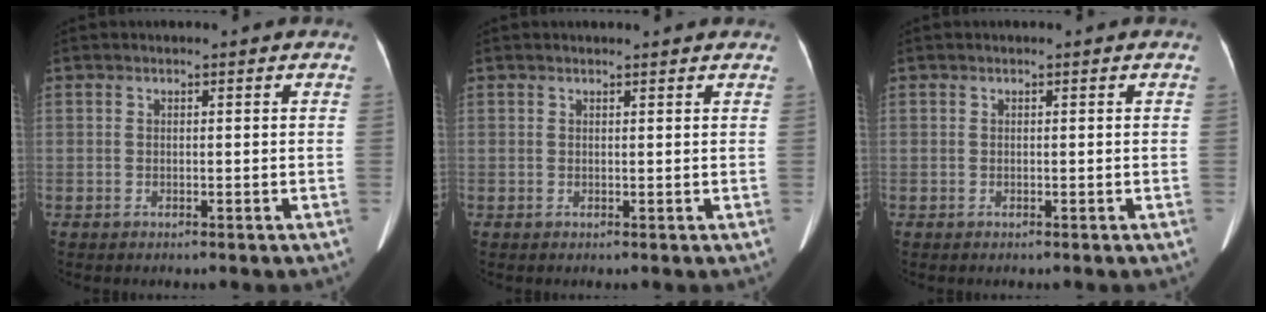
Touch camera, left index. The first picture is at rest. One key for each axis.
{"total": 3.0, "fx": 2.8, "fy": 0.4, "fz": 0.8, "tx": -0.014, "ty": 0.012, "tz": 0.030}
{"total": 0.0}